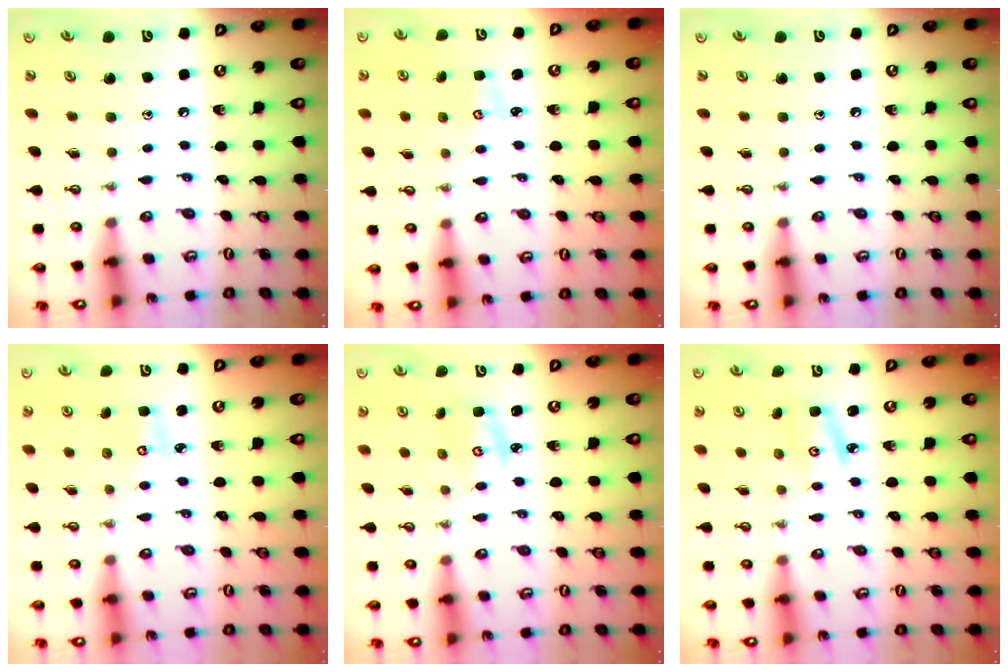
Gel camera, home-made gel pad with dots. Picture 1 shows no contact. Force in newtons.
{"total": 2.2, "press": 2.2, "slide": 0.3}
{"total": 0.0}
{"total": 2.9, "press": 2.9, "slide": 0.1}
{"total": 3.0, "press": 3.0, "slide": 0.3}
{"total": 2.8, "press": 2.8, "slide": 0.2}